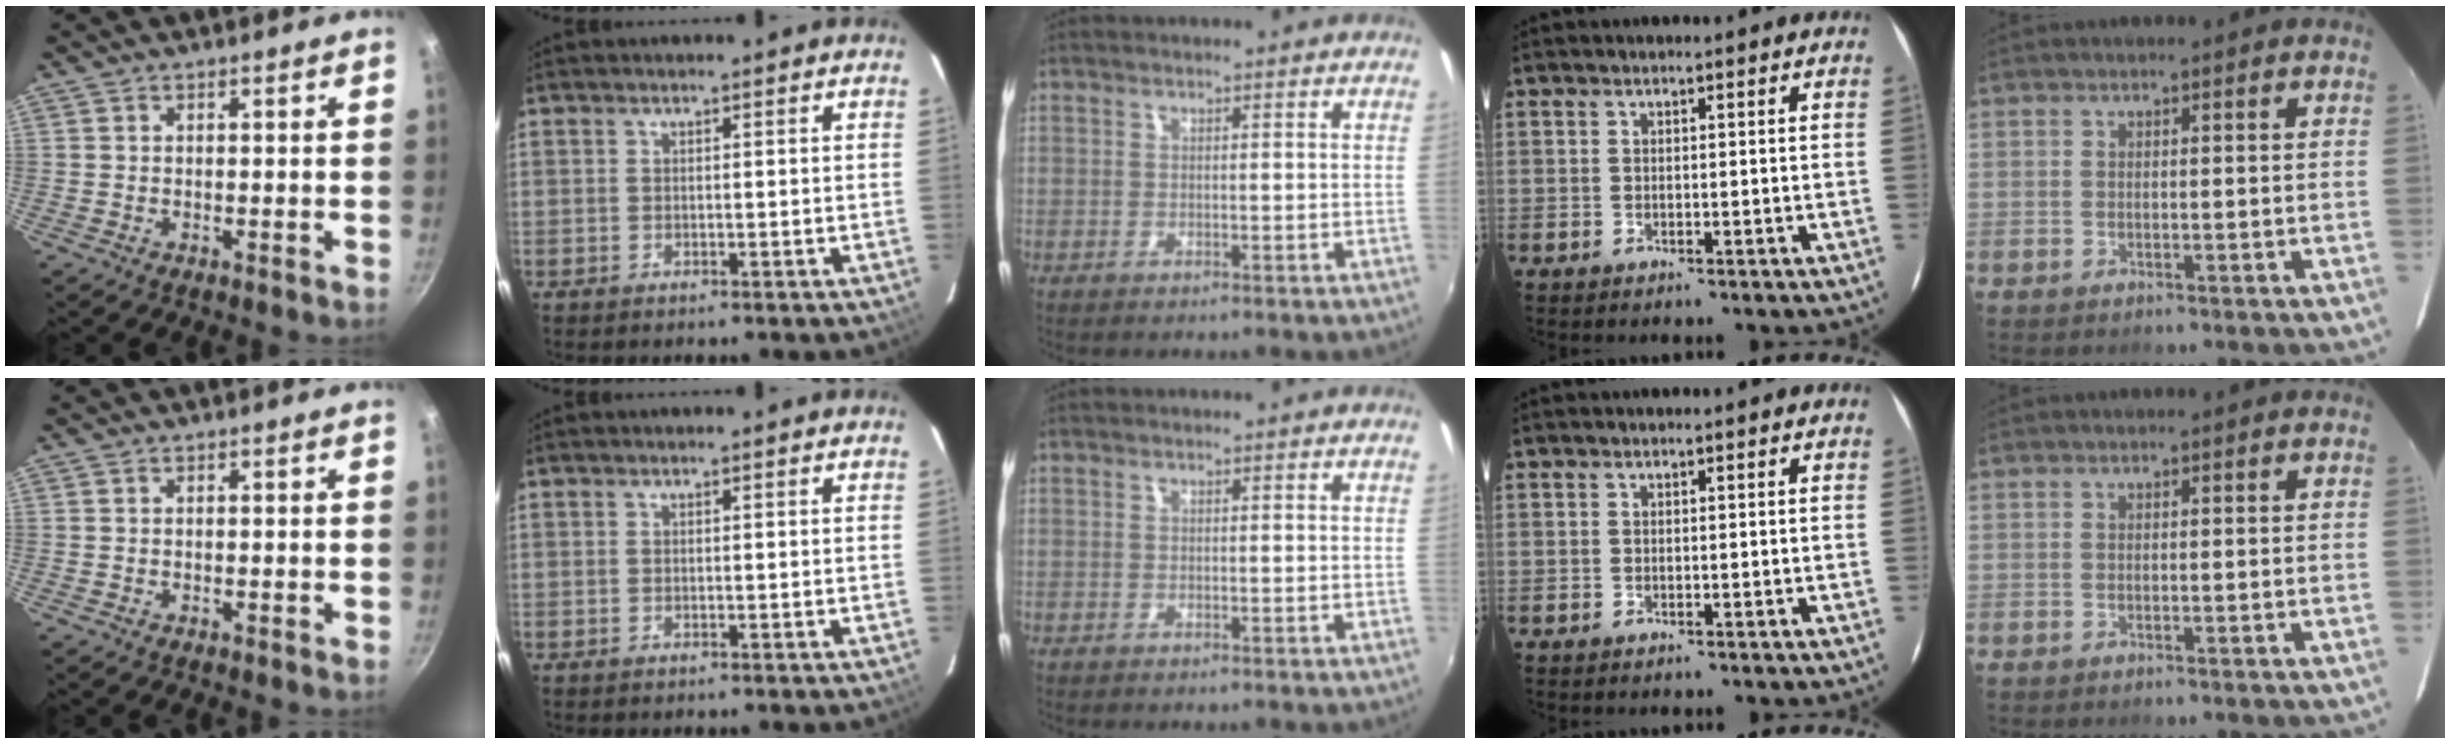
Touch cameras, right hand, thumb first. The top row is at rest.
{}